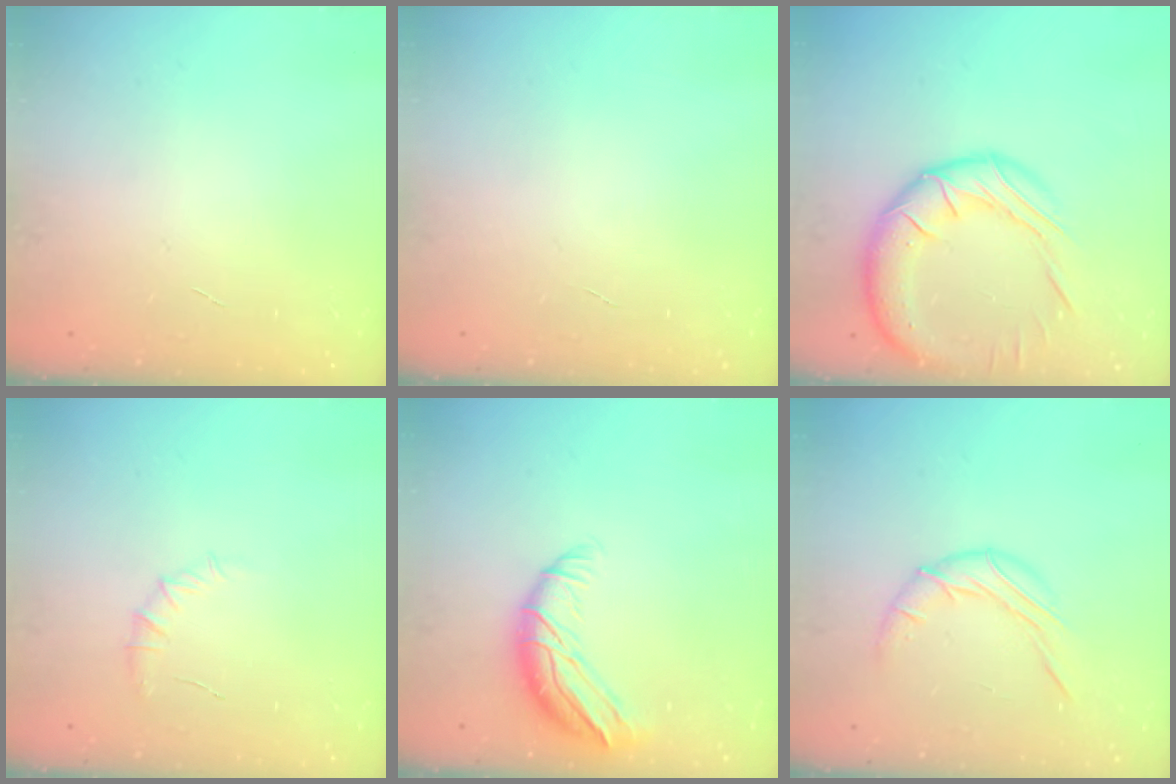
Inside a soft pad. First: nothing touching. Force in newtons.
{"total": 0.0}
{"total": 20.6, "press": 20.4, "slide": 2.8}
{"total": 5.8, "press": 5.5, "slide": 1.8}
{"total": 10.2, "press": 9.9, "slide": 2.5}
{"total": 9.6, "press": 9.6, "slide": 0.7}